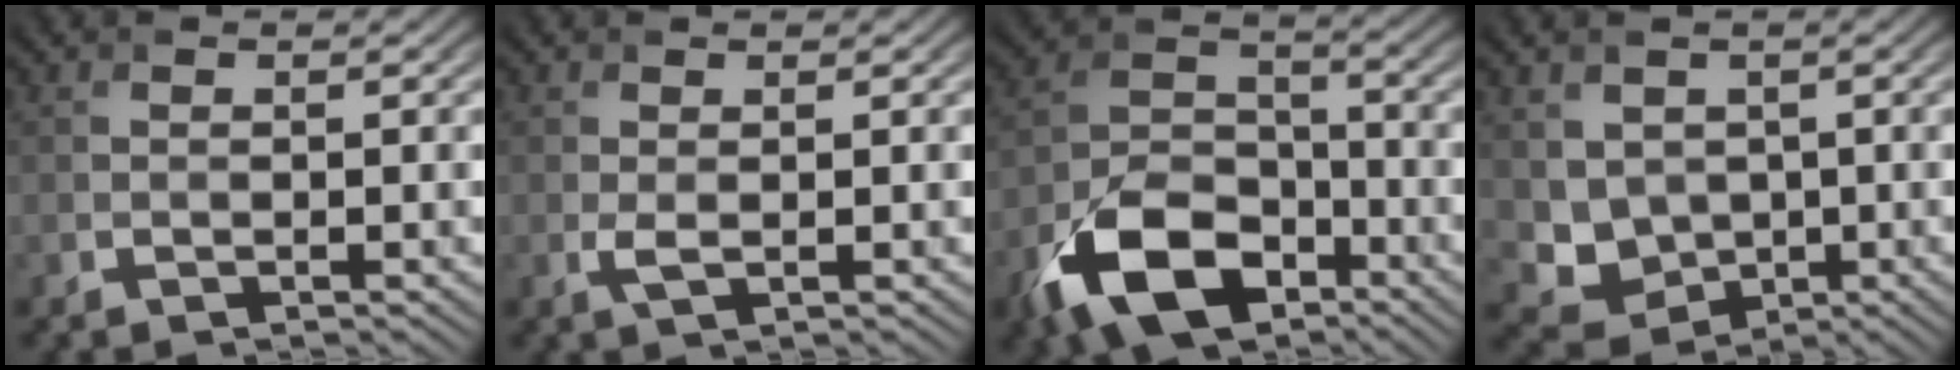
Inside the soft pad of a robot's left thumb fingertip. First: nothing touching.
{"total": 1.2, "force": [0.1, 0.4, 1.2], "torque": [-0.031, 0.000, 0.003]}
{"total": 12.3, "force": [-7.1, 6.8, 7.3], "torque": [-0.161, -0.010, -0.144]}
{"total": 4.8, "force": [1.0, 4.2, 2.2], "torque": [-0.064, -0.017, 0.021]}